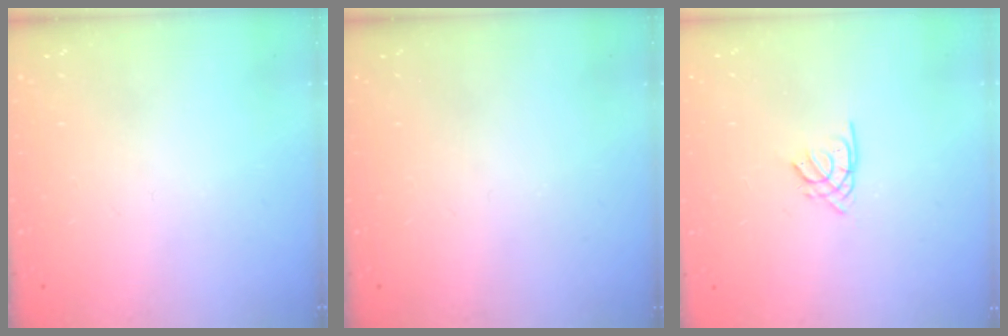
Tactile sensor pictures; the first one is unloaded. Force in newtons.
{"total": 0.0}
{"total": 1.4, "press": 1.4, "slide": 0.3}